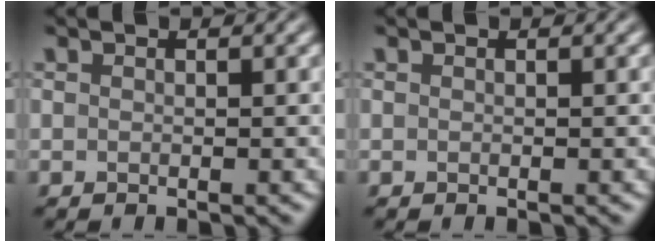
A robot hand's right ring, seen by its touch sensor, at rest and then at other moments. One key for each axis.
{"total": 0.0}